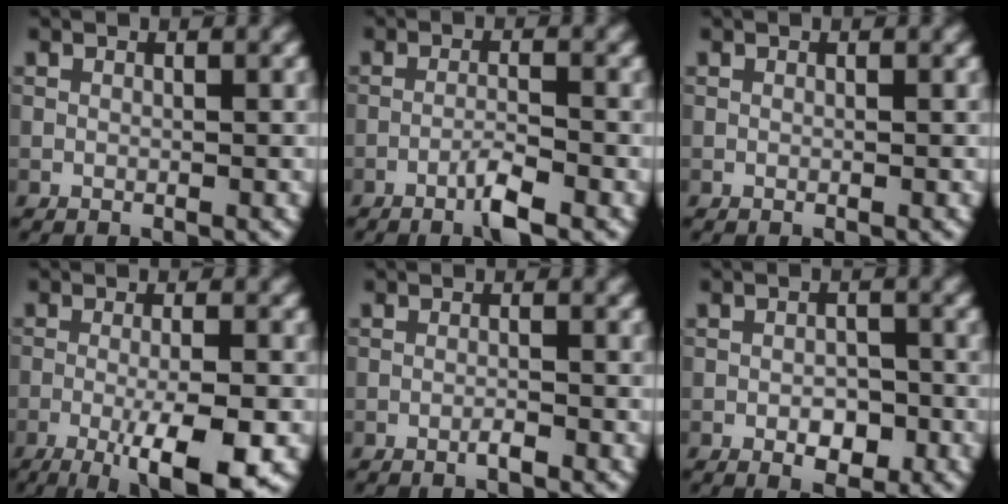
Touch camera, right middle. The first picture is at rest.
{"total": 2.5, "force": [-1.6, 0.2, 1.9], "torque": [-0.037, 0.006, -0.035]}
{"total": 0.0}
{"total": 7.5, "force": [-3.2, 1.7, 6.6], "torque": [-0.103, -0.003, -0.050]}
{"total": 0.9, "force": [-0.6, 0.1, 0.7], "torque": [-0.012, 0.001, -0.012]}
{"total": 2.9, "force": [-1.1, 1.6, 2.2], "torque": [-0.030, -0.001, -0.017]}